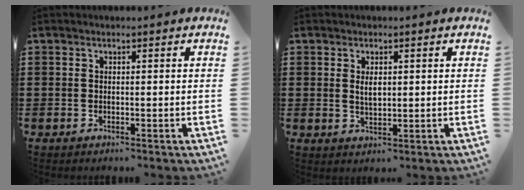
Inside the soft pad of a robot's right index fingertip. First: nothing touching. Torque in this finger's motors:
{"motor_torque": [1.39, 0.75, 0.42, 0.08]}